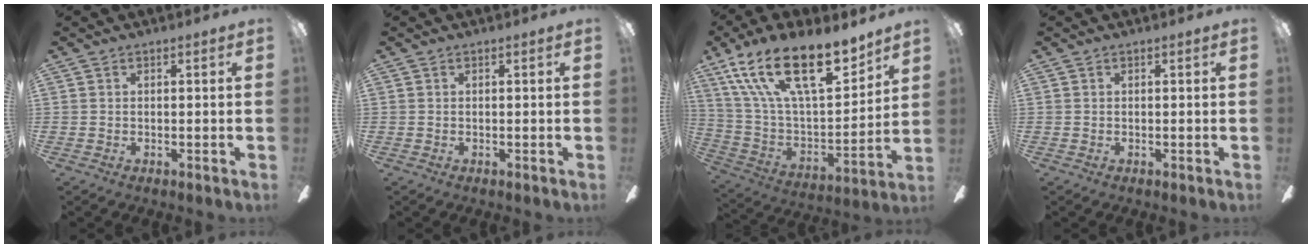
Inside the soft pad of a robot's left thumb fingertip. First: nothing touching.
{"total": 0.0}
{"total": 24.0, "force": [15.8, 9.3, 15.4], "torque": [-0.279, -0.098, 0.276]}
{"total": 0.0}